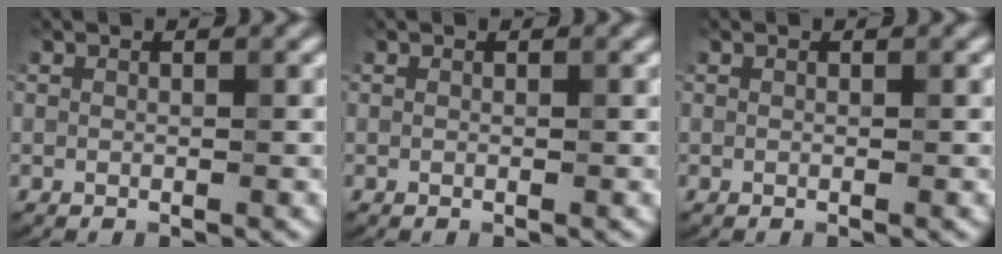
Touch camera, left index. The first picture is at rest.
{"total": 0.0}
{"total": 0.0}